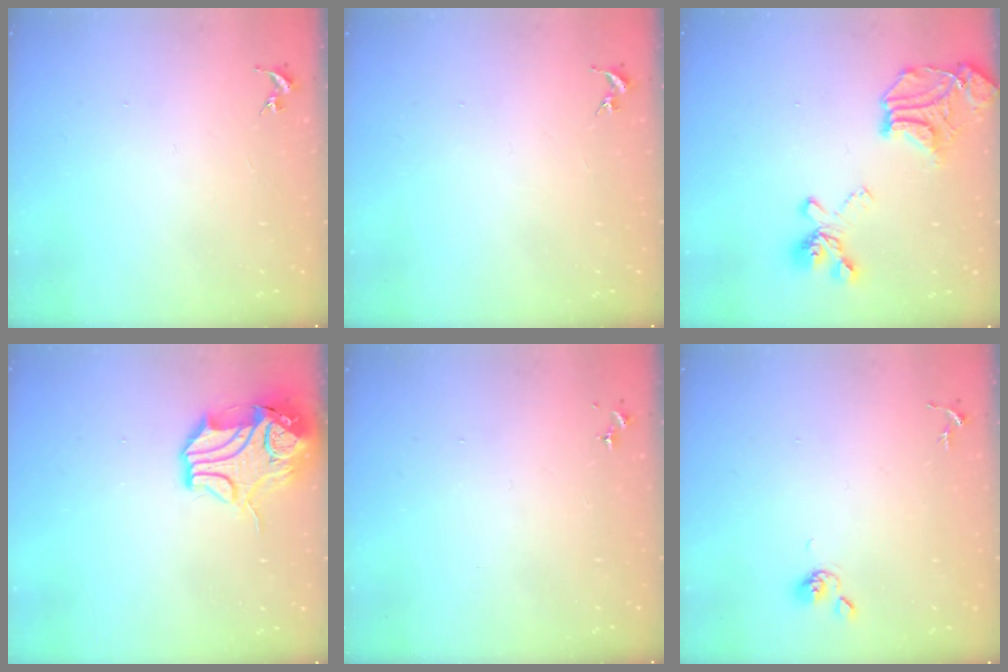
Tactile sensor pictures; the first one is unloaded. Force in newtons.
{"total": 0.0}
{"total": 21.1, "press": 21.0, "slide": 2.5}
{"total": 13.9, "press": 13.7, "slide": 2.0}
{"total": 0.0}
{"total": 4.0, "press": 3.9, "slide": 0.9}